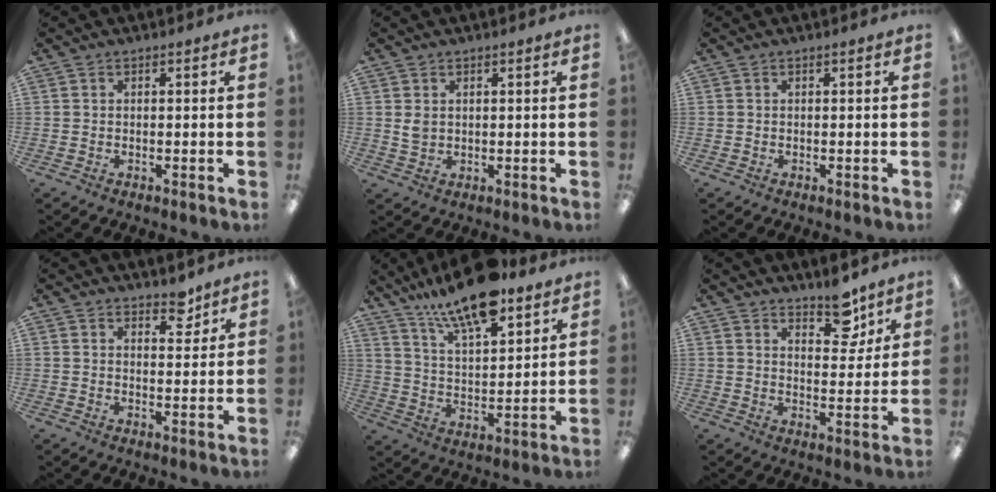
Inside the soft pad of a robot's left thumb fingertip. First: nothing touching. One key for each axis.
{"total": 2.3, "fx": 0.9, "fy": 1.8, "fz": 1.2, "tx": -0.018, "ty": 0.000, "tz": 0.015}
{"total": 0.0}
{"total": 4.7, "fx": 4.0, "fy": 2.0, "fz": 1.7, "tx": 0.000, "ty": -0.028, "tz": 0.066}
{"total": 16.4, "fx": 12.3, "fy": 5.7, "fz": 9.2, "tx": -0.151, "ty": -0.067, "tz": 0.209}
{"total": 8.3, "fx": 6.5, "fy": 3.8, "fz": 3.4, "tx": -0.015, "ty": -0.050, "tz": 0.110}